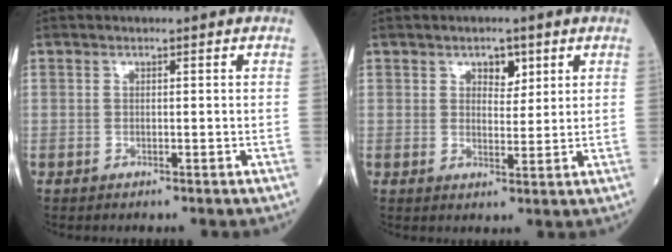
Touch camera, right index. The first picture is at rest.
{"total": 3.3, "force": [1.8, 1.8, 2.0], "torque": [-0.025, 0.002, 0.028]}